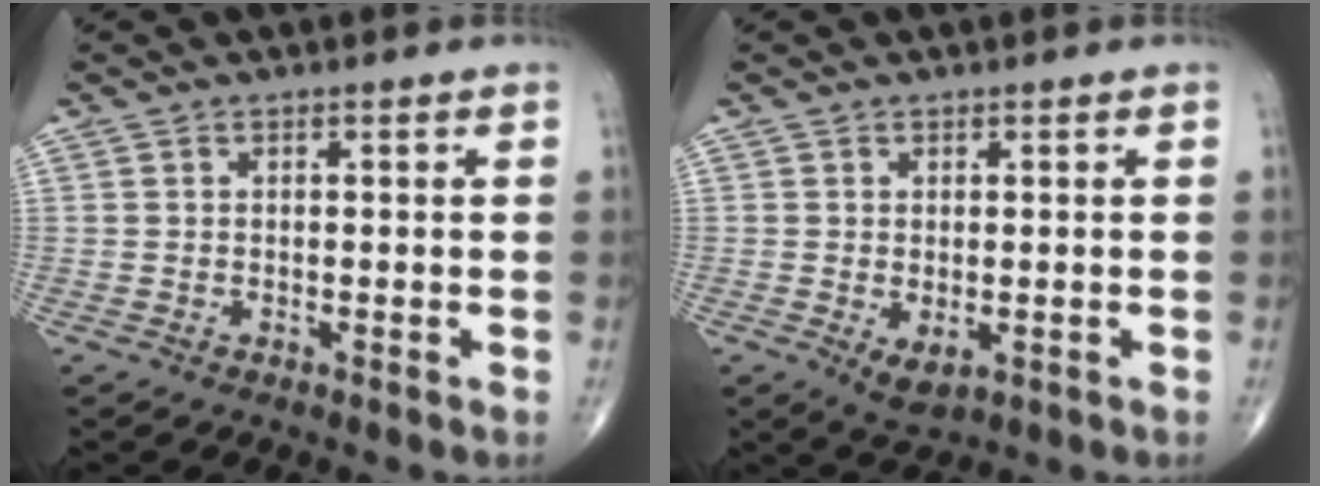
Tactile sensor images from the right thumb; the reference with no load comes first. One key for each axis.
{"total": 3.5, "fx": -0.7, "fy": 1.9, "fz": 2.8, "tx": -0.044, "ty": -0.008, "tz": -0.001}